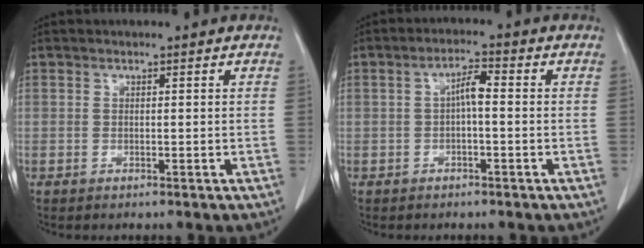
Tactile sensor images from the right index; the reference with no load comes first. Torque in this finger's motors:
{"motor_torque": [0.43, -0.21, 0.28, 0.07]}